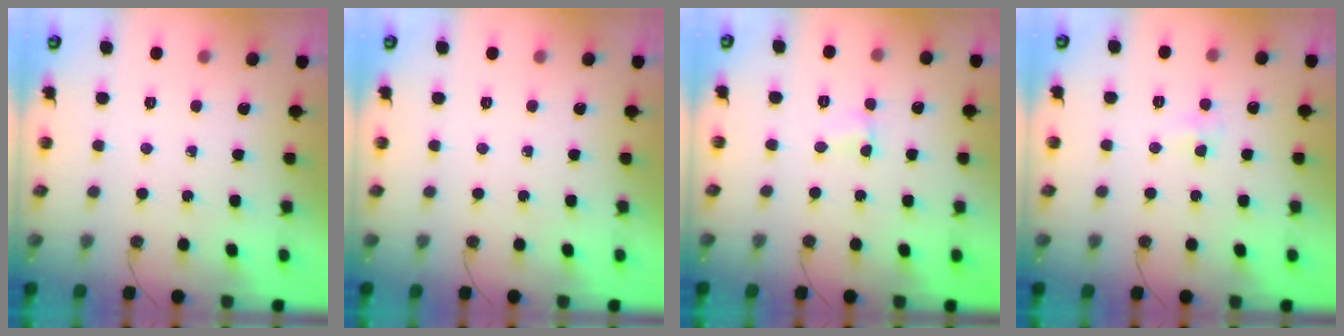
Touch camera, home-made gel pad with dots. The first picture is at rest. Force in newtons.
{"total": 0.0}
{"total": 1.1, "press": 1.0, "slide": 0.3}
{"total": 3.7, "press": 3.6, "slide": 0.7}